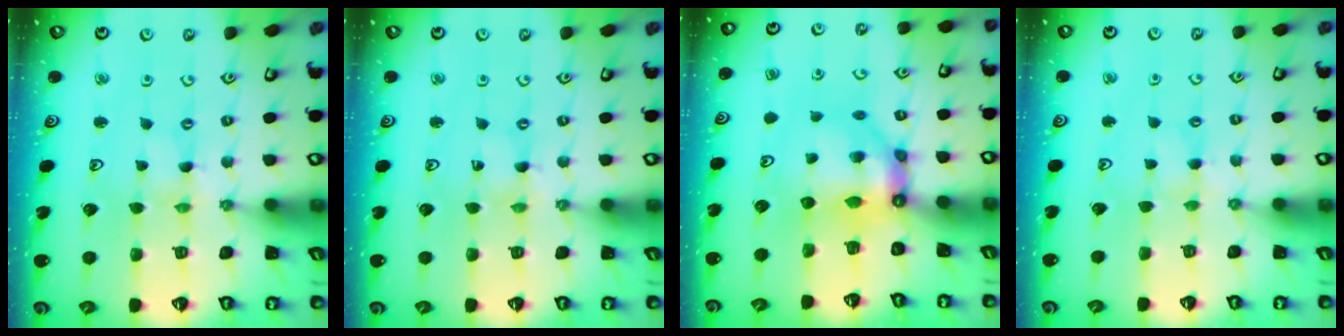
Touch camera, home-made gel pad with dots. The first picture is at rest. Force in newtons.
{"total": 0.0}
{"total": 8.5, "press": 8.4, "slide": 1.0}
{"total": 2.3, "press": 2.3, "slide": 0.4}